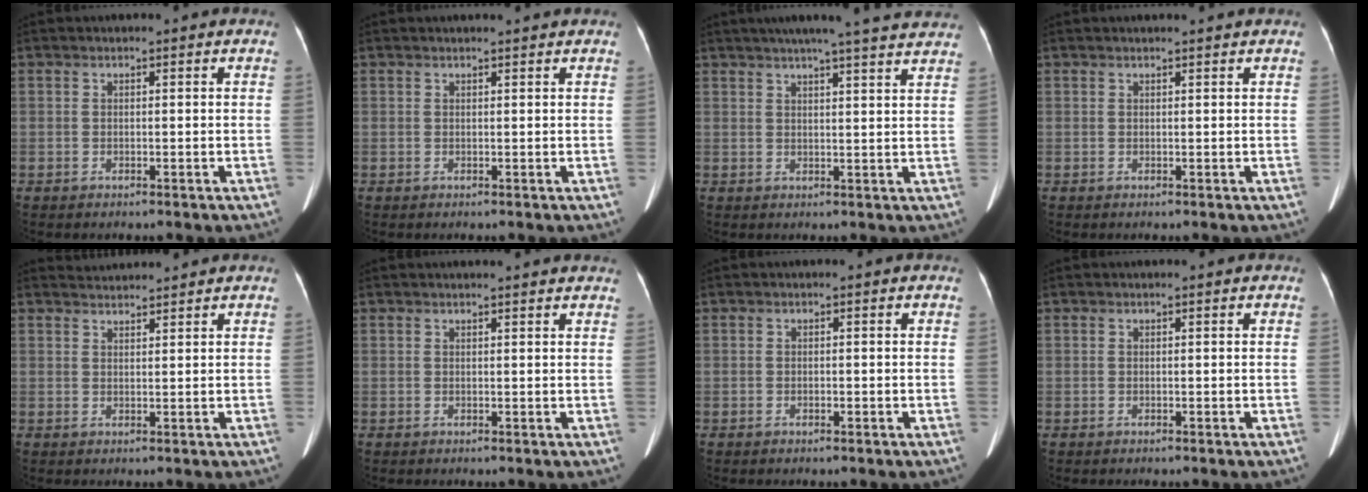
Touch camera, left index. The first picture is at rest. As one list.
[{"total": 1.8, "force": [1.7, -0.1, 0.4], "torque": [-0.011, 0.008, 0.022]}, {"total": 17.6, "force": [15.6, 0.8, 8.1], "torque": [-0.117, 0.019, 0.188]}, {"total": 1.5, "force": [1.5, -0.1, 0.4], "torque": [-0.011, 0.008, 0.019]}, {"total": 2.6, "force": [2.6, -0.1, -0.2], "torque": [-0.003, 0.019, 0.051]}, {"total": 4.8, "force": [4.7, 0.3, 1.3], "torque": [-0.016, 0.009, 0.039]}, {"total": 0.6, "force": [-0.3, 0.3, 0.4], "torque": [-0.008, 0.001, -0.002]}, {"total": 0.0}]